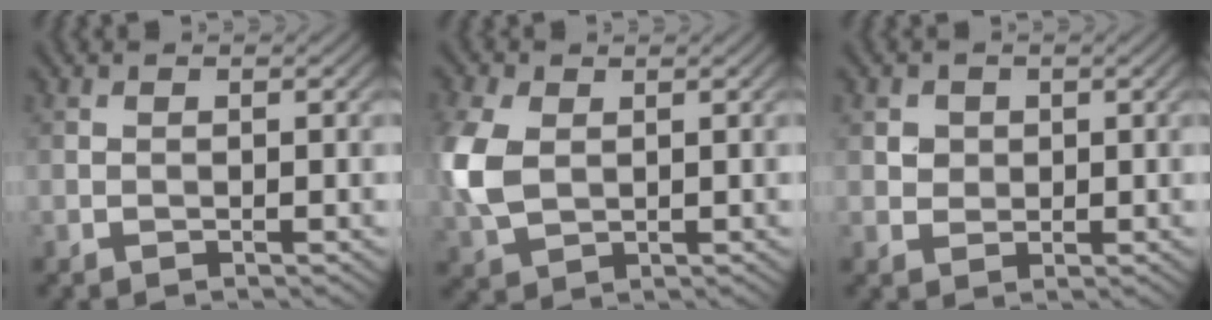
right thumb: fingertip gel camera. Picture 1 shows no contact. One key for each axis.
{"total": 6.9, "fx": 0.8, "fy": 4.7, "fz": 5.0, "tx": -0.158, "ty": 0.001, "tz": 0.016}
{"total": 2.3, "fx": 0.8, "fy": 2.0, "fz": 0.7, "tx": -0.024, "ty": -0.009, "tz": 0.020}